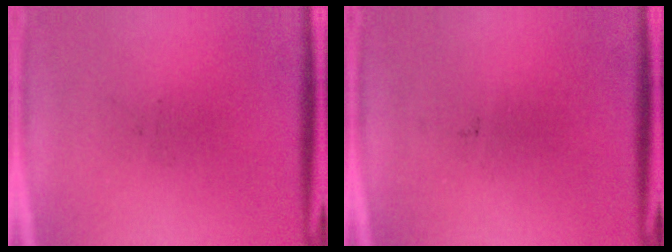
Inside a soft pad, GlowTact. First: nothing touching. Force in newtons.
{"total": 0.0}